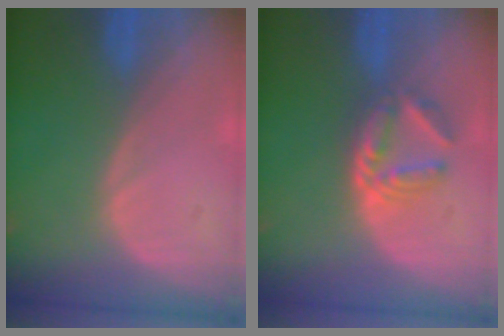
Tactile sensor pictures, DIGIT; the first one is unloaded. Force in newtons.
{"total": 5.9, "press": 5.2, "slide": 2.9}